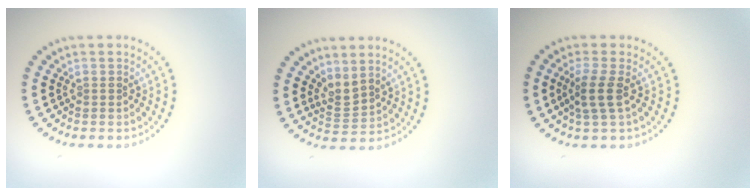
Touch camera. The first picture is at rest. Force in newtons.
{"total": 2.1, "press": 1.4, "slide": 1.5}
{"total": 2.3, "press": 1.9, "slide": 1.3}